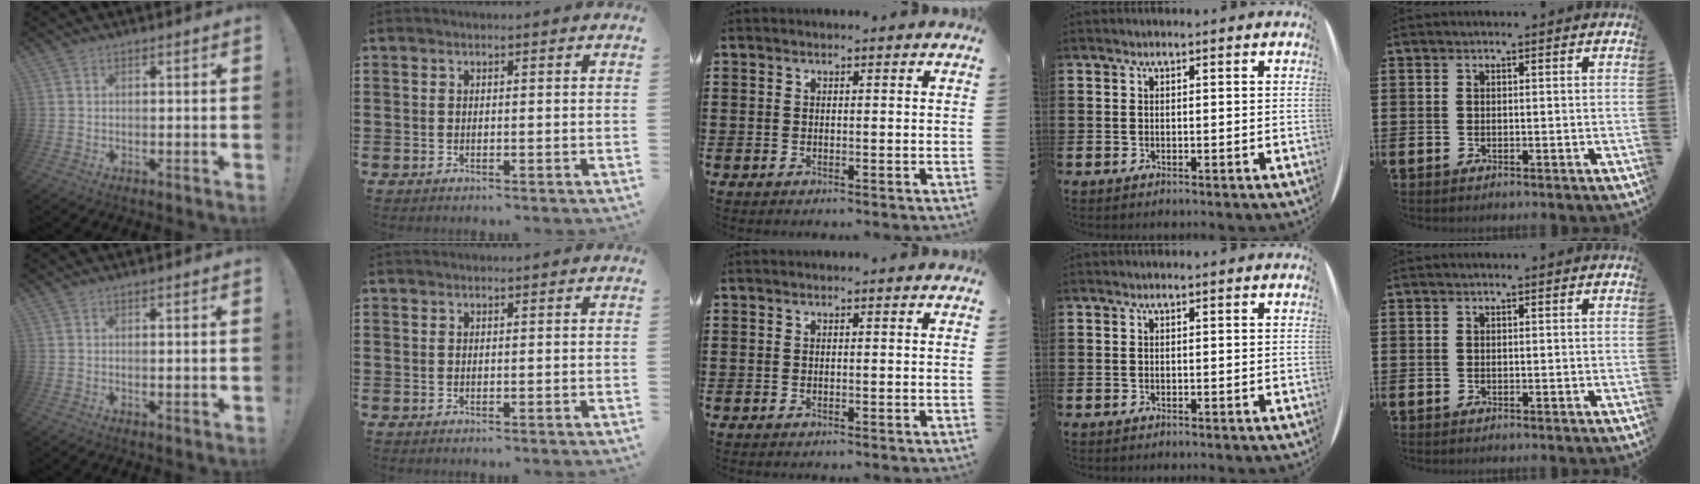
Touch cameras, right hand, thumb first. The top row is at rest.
{"thumb": {"total": 0.8, "force": [0.1, -0.2, 0.8], "torque": [-0.003, -0.005, -0.001]}}